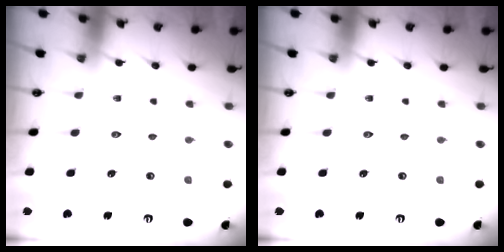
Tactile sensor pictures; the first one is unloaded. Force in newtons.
{"total": 0.0}